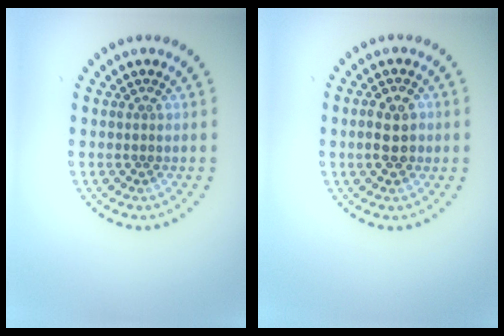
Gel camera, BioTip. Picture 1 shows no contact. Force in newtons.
{"total": 3.0, "press": 3.0, "slide": 0.2}